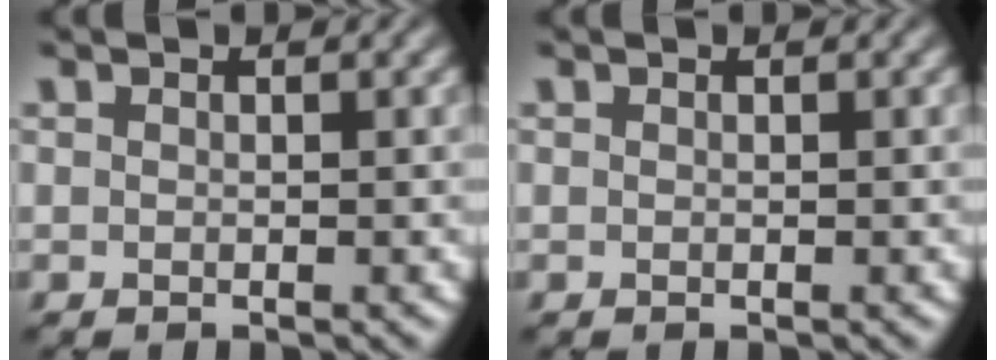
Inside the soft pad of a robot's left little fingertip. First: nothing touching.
{"total": 0.0}